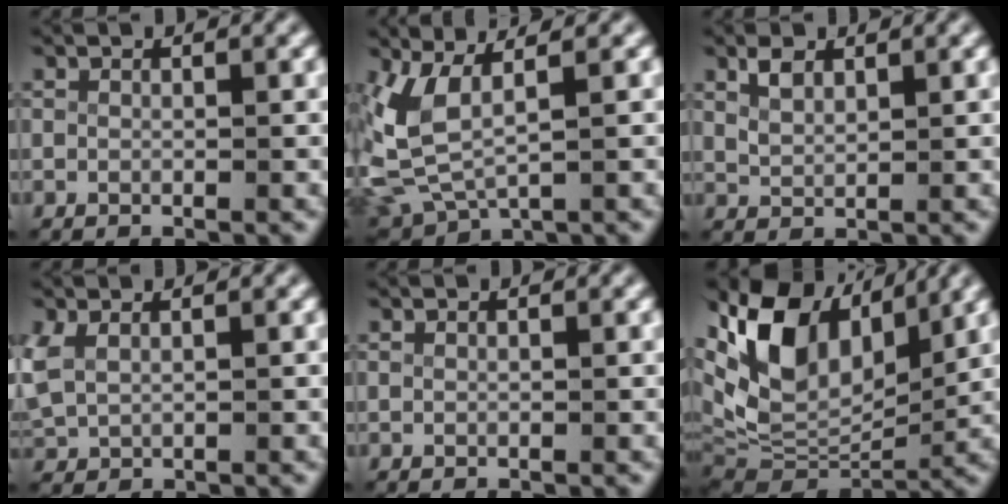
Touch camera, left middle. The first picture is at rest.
{"total": 6.8, "force": [1.3, 5.0, 4.4], "torque": [-0.133, -0.021, 0.034]}
{"total": 1.6, "force": [1.2, 0.7, 0.8], "torque": [-0.028, -0.007, 0.033]}
{"total": 2.3, "force": [0.6, 1.8, 1.2], "torque": [-0.050, -0.008, 0.027]}
{"total": 0.0}
{"total": 12.2, "force": [4.1, 7.9, 8.4], "torque": [-0.176, -0.011, 0.072]}